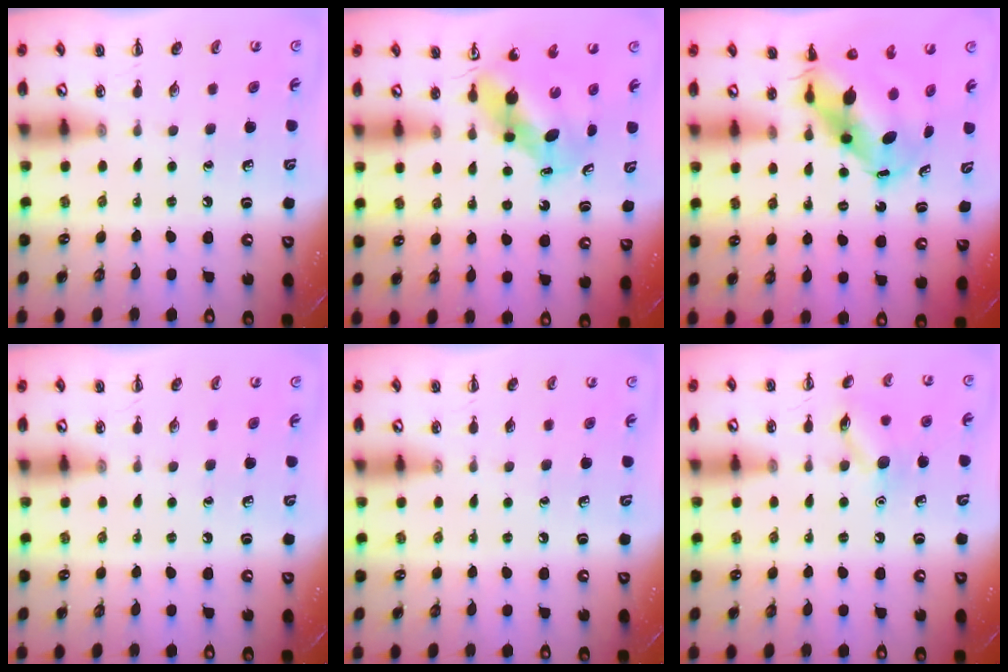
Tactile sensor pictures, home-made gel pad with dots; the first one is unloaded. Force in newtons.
{"total": 5.8, "press": 5.6, "slide": 1.4}
{"total": 9.0, "press": 8.8, "slide": 2.0}
{"total": 0.0}
{"total": 0.0}
{"total": 10.3, "press": 10.2, "slide": 0.7}